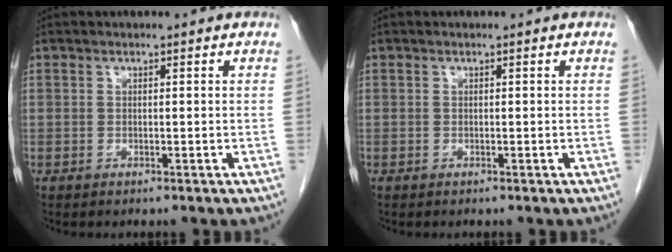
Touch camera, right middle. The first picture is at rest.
{"total": 0.0}